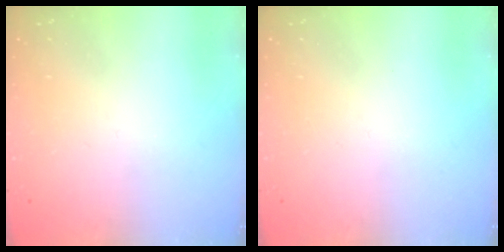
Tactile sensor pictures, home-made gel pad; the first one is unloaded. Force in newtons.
{"total": 0.0}